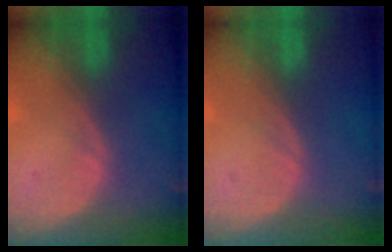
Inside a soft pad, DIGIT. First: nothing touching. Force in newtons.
{"total": 0.0}